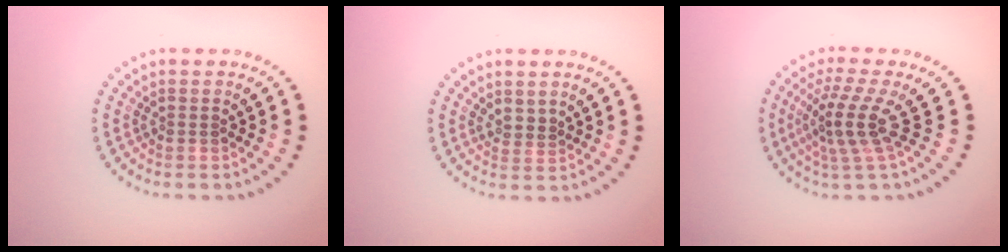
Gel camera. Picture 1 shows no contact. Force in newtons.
{"total": 0.8, "press": 0.5, "slide": 0.6}
{"total": 3.9, "press": 2.6, "slide": 2.9}